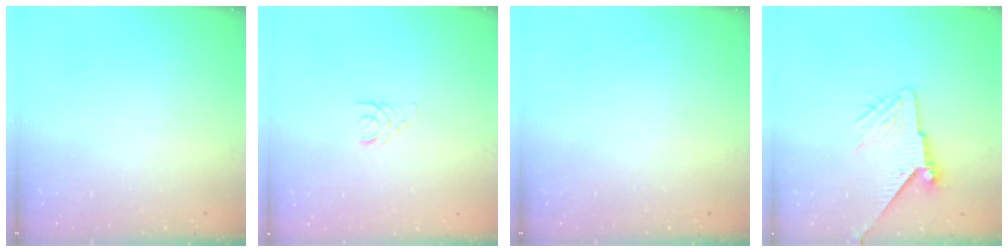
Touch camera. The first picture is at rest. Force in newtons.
{"total": 1.7, "press": 1.7, "slide": 0.2}
{"total": 0.0}
{"total": 8.0, "press": 8.0, "slide": 0.1}